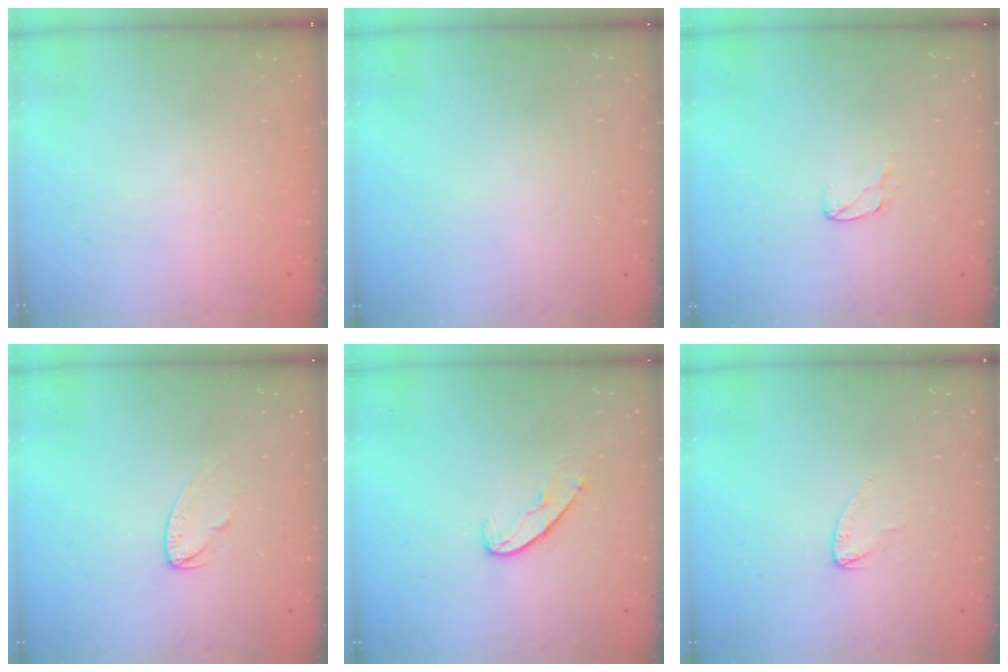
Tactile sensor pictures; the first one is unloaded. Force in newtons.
{"total": 0.0}
{"total": 4.0, "press": 4.0, "slide": 0.3}
{"total": 4.5, "press": 4.5, "slide": 0.4}
{"total": 6.7, "press": 6.7, "slide": 0.5}
{"total": 3.2, "press": 3.2, "slide": 0.2}